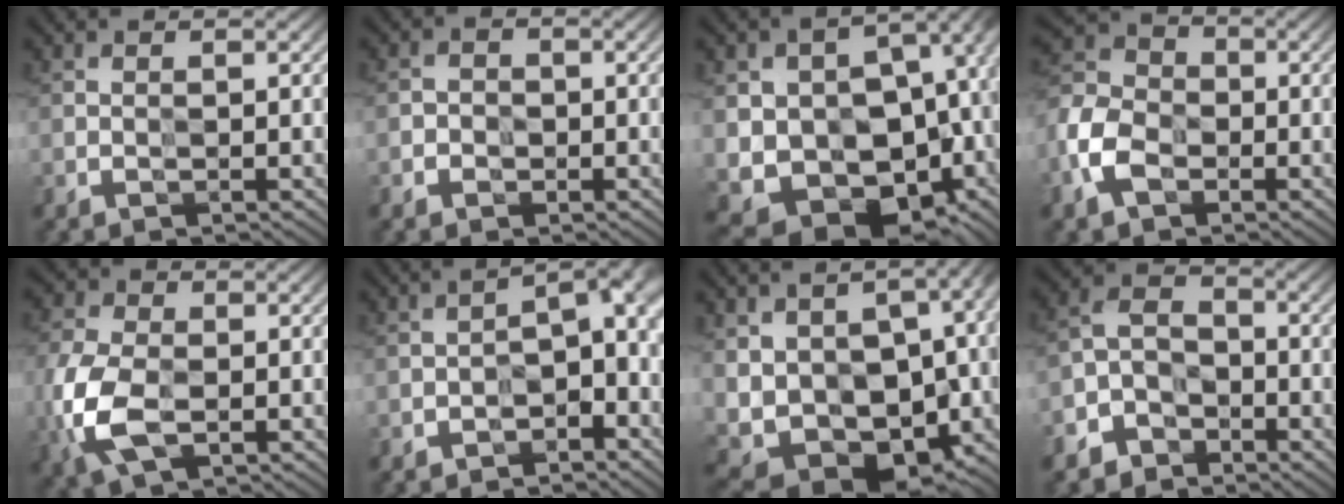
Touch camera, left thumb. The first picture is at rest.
{"total": 1.6, "force": [-0.8, 1.4, 0.3], "torque": [0.008, -0.003, -0.019]}
{"total": 17.0, "force": [-0.9, 12.8, 11.2], "torque": [-0.195, -0.043, 0.043]}
{"total": 7.9, "force": [-3.5, 5.6, 4.4], "torque": [-0.118, -0.006, -0.086]}
{"total": 9.4, "force": [-2.7, 5.8, 6.9], "torque": [-0.190, -0.015, -0.058]}
{"total": 6.1, "force": [-2.9, 3.1, 4.3], "torque": [-0.051, 0.000, -0.053]}
{"total": 16.4, "force": [-0.7, 11.5, 11.7], "torque": [-0.197, -0.048, 0.045]}
{"total": 5.7, "force": [-4.0, 3.8, 1.7], "torque": [-0.030, 0.002, -0.090]}